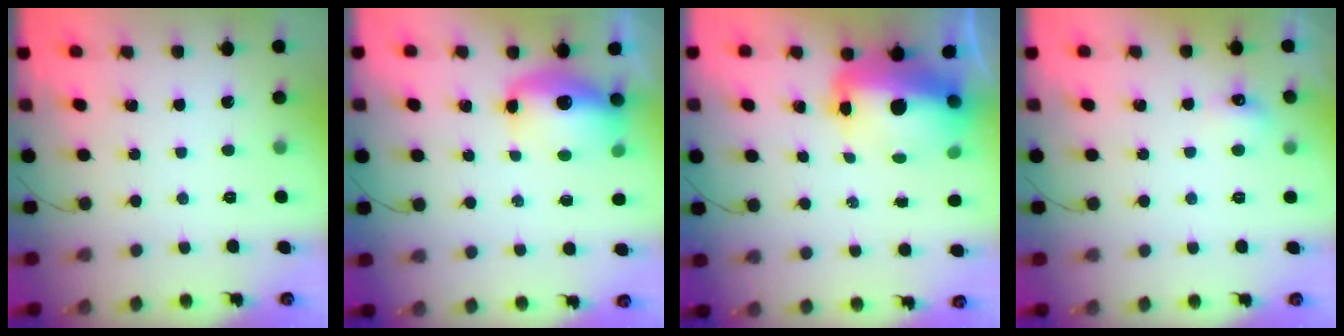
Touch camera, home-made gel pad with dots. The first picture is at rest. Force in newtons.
{"total": 11.3, "press": 11.0, "slide": 2.5}
{"total": 15.8, "press": 15.5, "slide": 3.5}
{"total": 5.0, "press": 4.8, "slide": 1.4}